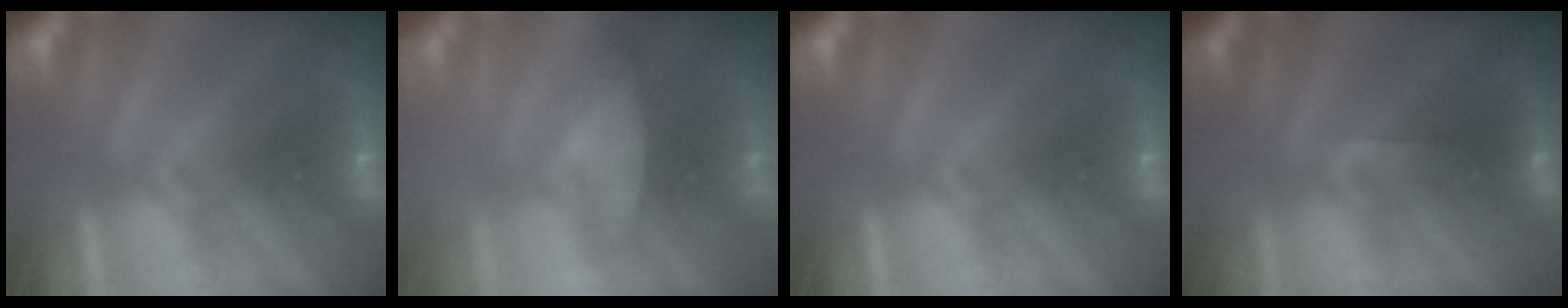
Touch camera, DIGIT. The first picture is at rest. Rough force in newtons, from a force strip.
{"total": 3.5}
{"total": 0.0}
{"total": 3.8}